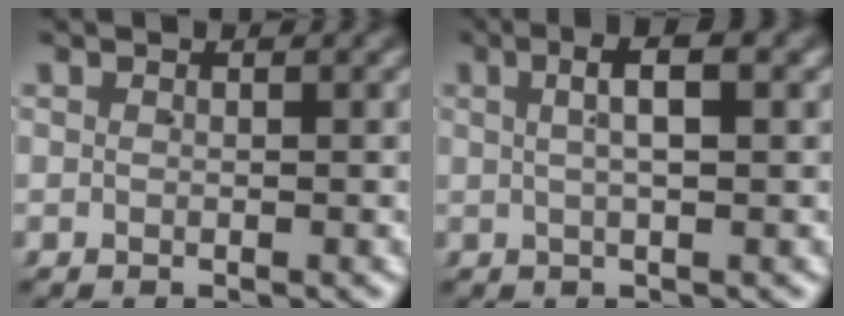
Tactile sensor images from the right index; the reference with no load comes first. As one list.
[{"total": 3.6, "force": [1.3, 0.6, 3.3], "torque": [-0.042, 0.016, 0.021]}]